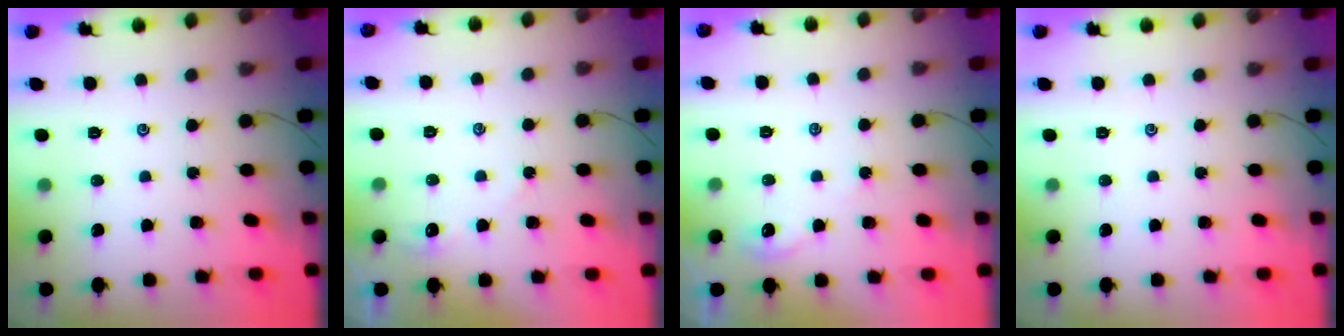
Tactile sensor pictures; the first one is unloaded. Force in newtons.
{"total": 2.2, "press": 2.2, "slide": 0.3}
{"total": 1.9, "press": 1.9, "slide": 0.4}
{"total": 0.0}